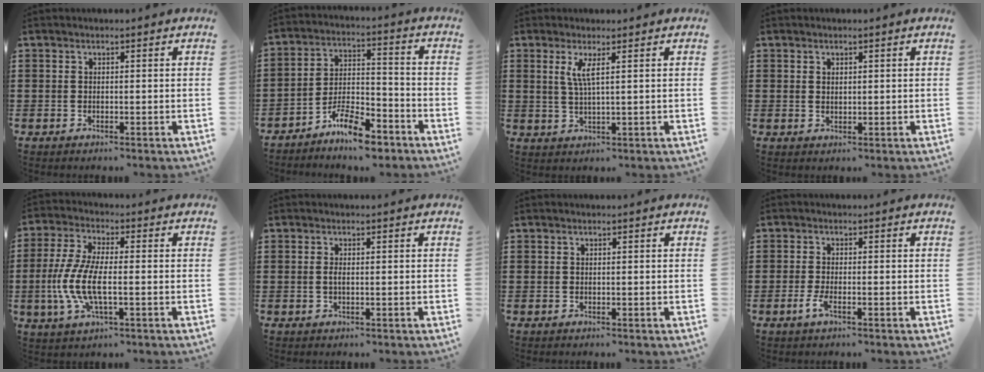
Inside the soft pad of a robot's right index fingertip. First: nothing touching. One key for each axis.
{"total": 8.2, "fx": -6.9, "fy": 2.1, "fz": 4.0, "tx": -0.074, "ty": 0.017, "tz": -0.130}
{"total": 3.3, "fx": 1.2, "fy": 0.2, "fz": 3.0, "tx": -0.065, "ty": -0.002, "tz": 0.019}
{"total": 0.9, "fx": 0.7, "fy": 0.5, "fz": 0.3, "tx": -0.007, "ty": 0.003, "tz": 0.013}
{"total": 8.6, "fx": -1.9, "fy": 3.1, "fz": 7.8, "tx": -0.180, "ty": -0.012, "tz": -0.041}
{"total": 1.0, "fx": -0.1, "fy": 0.2, "fz": 1.0, "tx": -0.027, "ty": -0.005, "tz": -0.004}
{"total": 0.0}
{"total": 2.3, "fx": -1.1, "fy": 0.6, "fz": 1.9, "tx": -0.055, "ty": -0.009, "tz": -0.027}